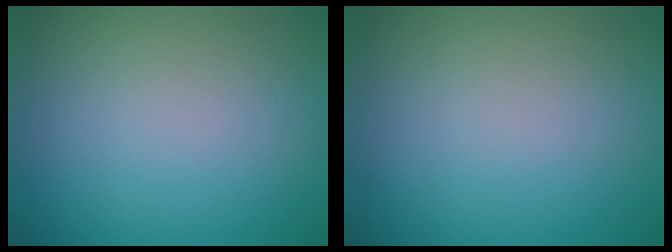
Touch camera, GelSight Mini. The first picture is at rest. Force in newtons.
{"total": 0.0}